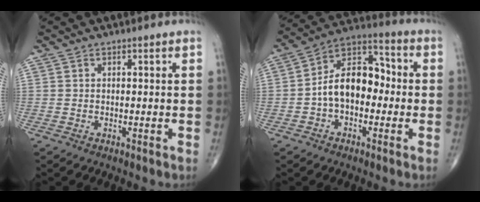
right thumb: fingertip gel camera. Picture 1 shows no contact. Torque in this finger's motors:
{"motor_torque": [1.67, 1.95, 1.28, -0.14, 0.11]}